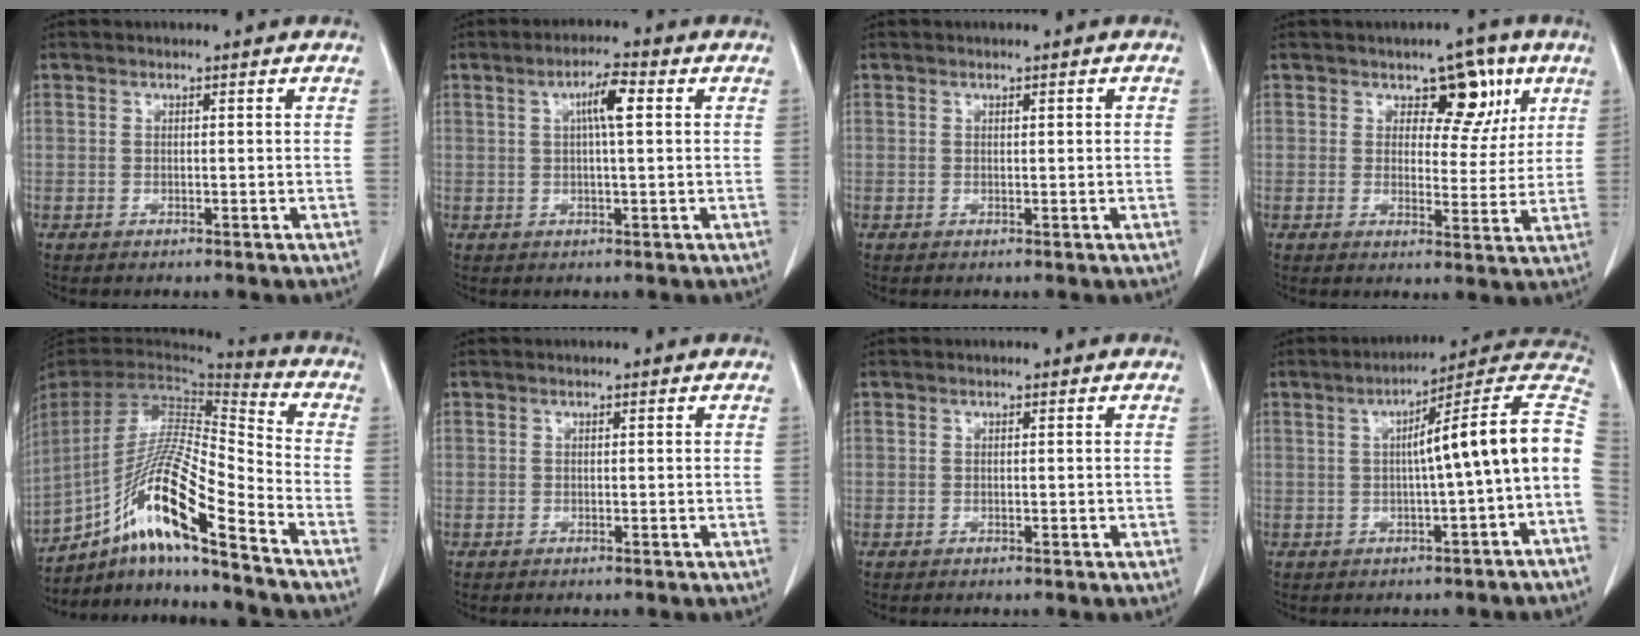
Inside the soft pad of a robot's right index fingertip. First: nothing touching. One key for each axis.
{"total": 4.6, "fx": 1.2, "fy": 0.4, "fz": 4.4, "tx": -0.078, "ty": 0.008, "tz": 0.019}
{"total": 0.7, "fx": 0.2, "fy": 0.1, "fz": 0.7, "tx": -0.011, "ty": 0.001, "tz": 0.003}
{"total": 7.3, "fx": 3.5, "fy": 4.3, "fz": 4.7, "tx": -0.041, "ty": 0.008, "tz": 0.047}
{"total": 18.7, "fx": -12.0, "fy": 0.6, "fz": 14.3, "tx": -0.302, "ty": -0.011, "tz": -0.224}
{"total": 0.0}
{"total": 0.0}
{"total": 13.1, "fx": -0.7, "fy": -0.2, "fz": 13.1, "tx": -0.175, "ty": 0.038, "tz": -0.019}